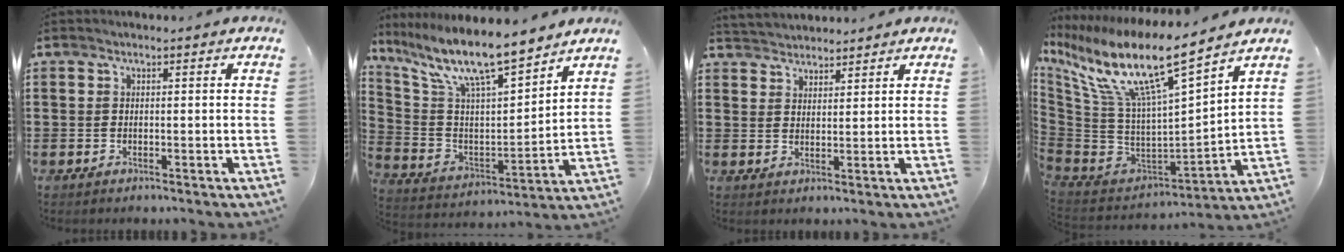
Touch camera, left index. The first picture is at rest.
{"total": 11.9, "force": [9.8, 2.1, 6.4], "torque": [-0.156, -0.060, 0.167]}
{"total": 2.8, "force": [2.6, 0.5, -0.6], "torque": [0.002, -0.002, 0.051]}
{"total": 14.0, "force": [9.1, 2.0, 10.4], "torque": [-0.238, -0.066, 0.146]}